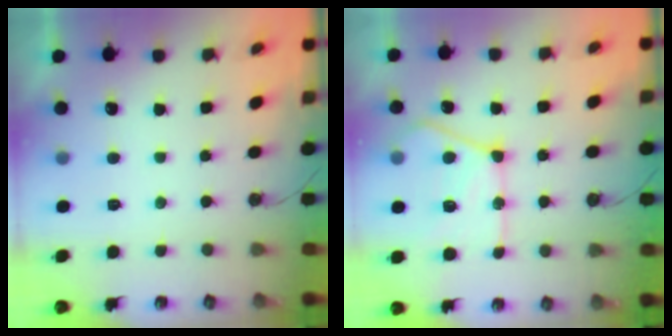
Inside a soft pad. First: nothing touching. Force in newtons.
{"total": 18.9, "press": 18.8, "slide": 1.8}